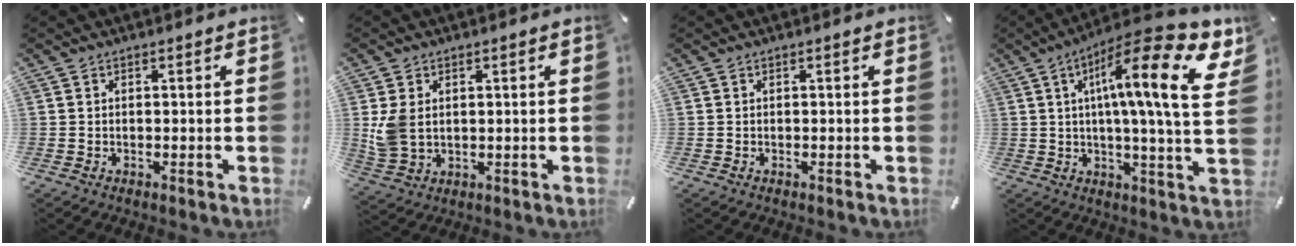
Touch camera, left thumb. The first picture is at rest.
{"total": 6.3, "force": [1.0, 4.4, 4.4], "torque": [-0.103, 0.002, 0.021]}
{"total": 0.0}
{"total": 22.5, "force": [7.8, 4.3, 20.7], "torque": [-0.311, -0.048, 0.110]}